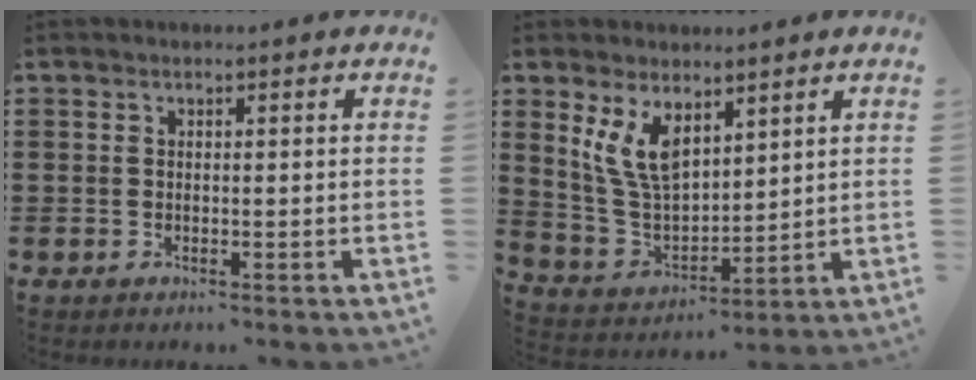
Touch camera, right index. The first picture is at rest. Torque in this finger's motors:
{"motor_torque": [1.38, 0.76, 0.60, 0.21]}